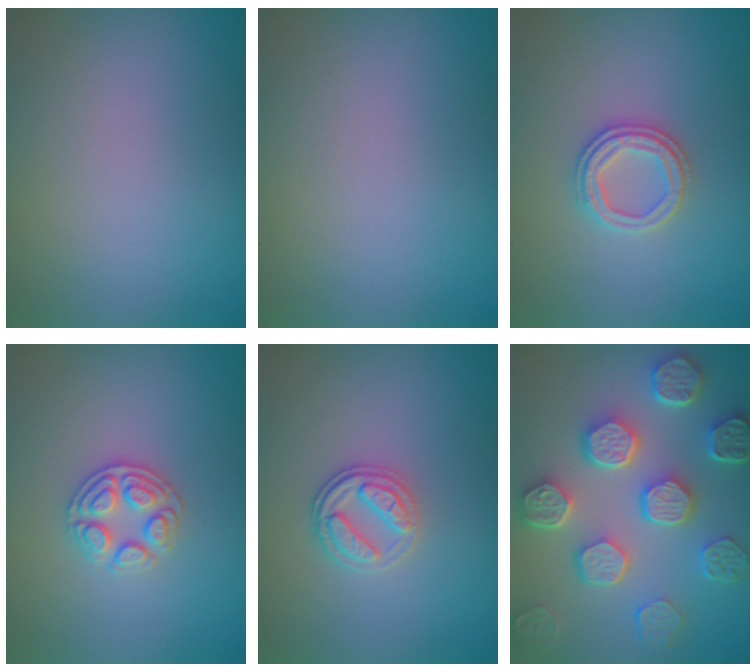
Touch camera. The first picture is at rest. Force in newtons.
{"total": 0.0}
{"total": 2.8, "press": 2.6, "slide": 1.0}
{"total": 2.9, "press": 2.7, "slide": 1.0}
{"total": 2.7, "press": 2.4, "slide": 1.1}
{"total": 8.3, "press": 6.4, "slide": 5.3}